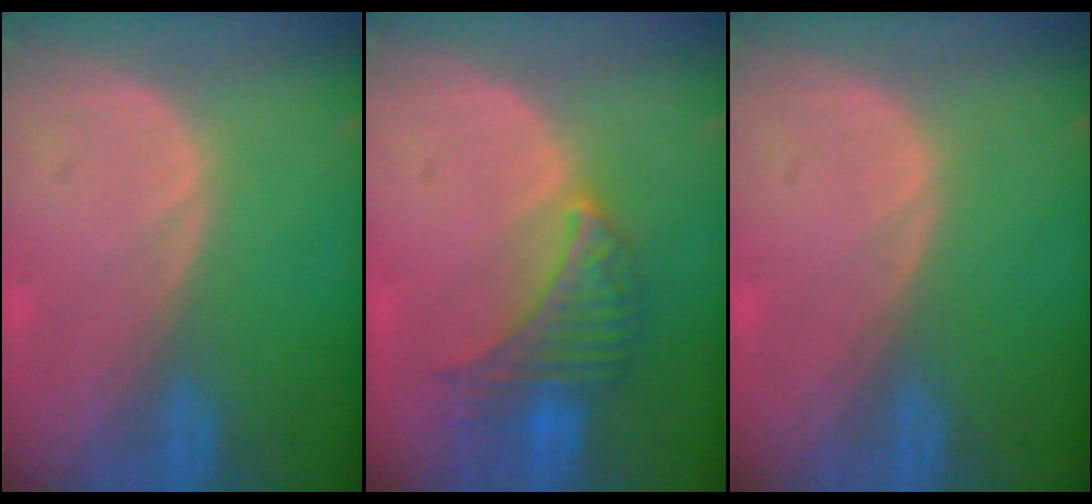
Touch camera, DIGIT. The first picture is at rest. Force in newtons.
{"total": 6.6, "press": 6.5, "slide": 0.6}
{"total": 0.0}